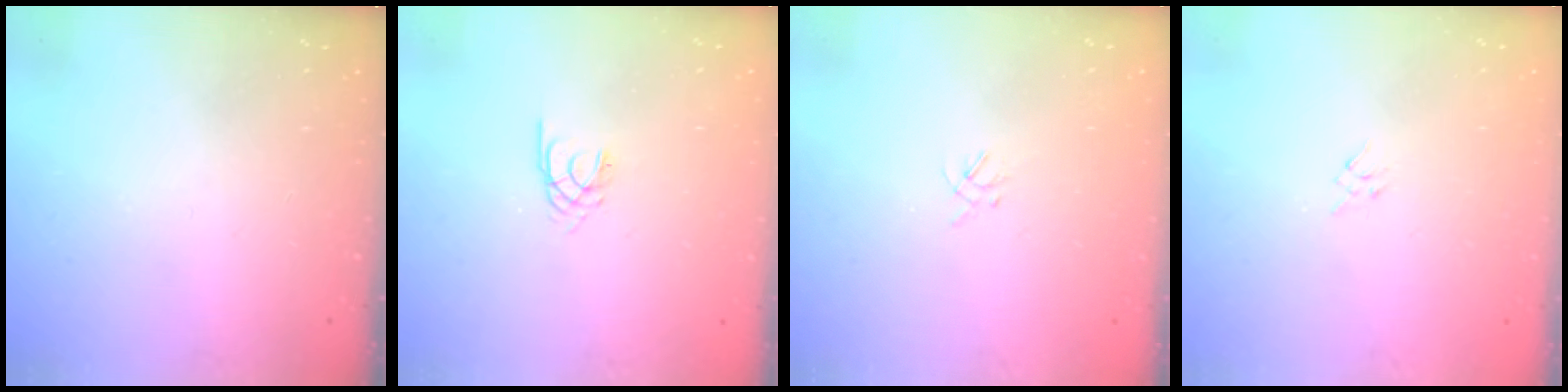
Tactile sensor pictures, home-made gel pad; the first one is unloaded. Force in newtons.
{"total": 2.1, "press": 2.0, "slide": 0.4}
{"total": 1.1, "press": 1.0, "slide": 0.4}
{"total": 1.6, "press": 1.6, "slide": 0.4}